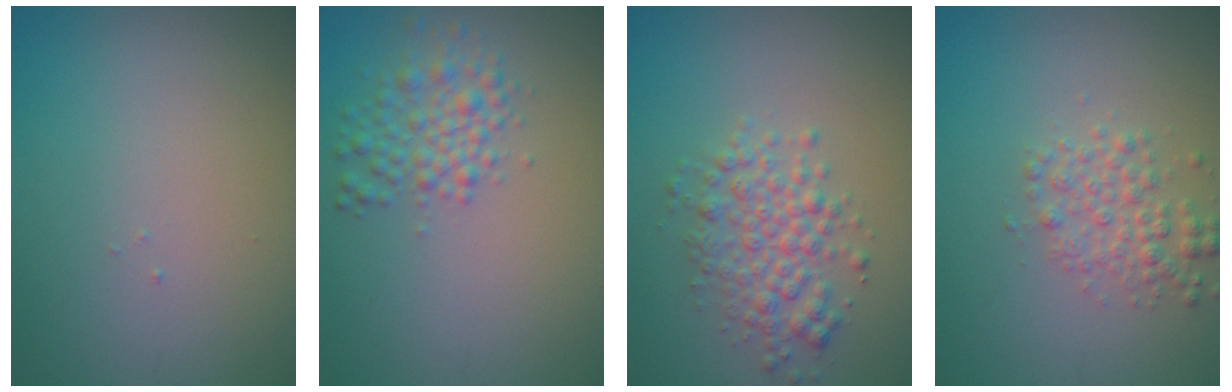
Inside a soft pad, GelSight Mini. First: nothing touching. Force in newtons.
{"total": 2.9, "press": 2.9, "slide": 0.0}
{"total": 3.5, "press": 3.5, "slide": 0.1}
{"total": 2.5, "press": 2.5, "slide": 0.0}